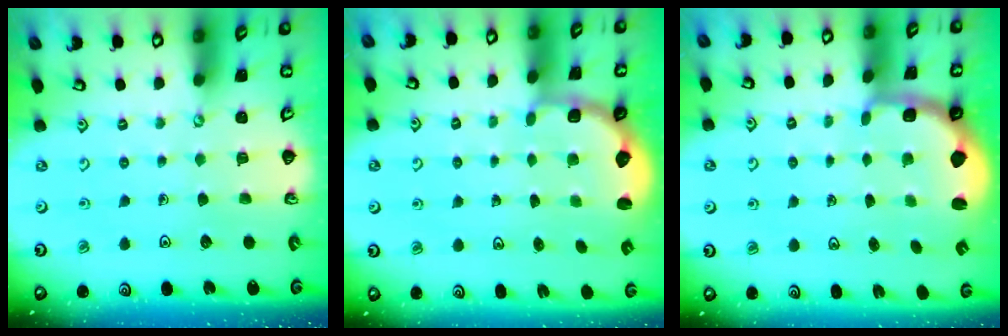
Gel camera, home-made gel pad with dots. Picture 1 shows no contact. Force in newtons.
{"total": 2.9, "press": 2.4, "slide": 1.6}
{"total": 2.1, "press": 1.3, "slide": 1.6}